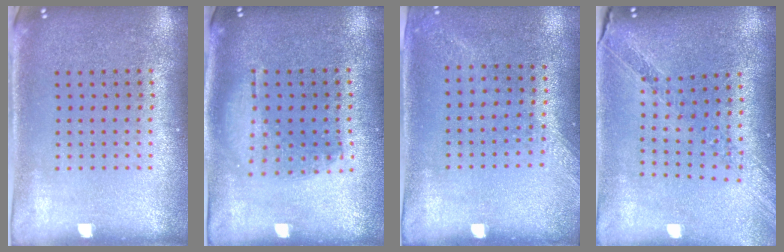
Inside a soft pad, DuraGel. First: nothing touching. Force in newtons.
{"total": 1.2, "press": 1.1, "slide": 0.5}
{"total": 1.3, "press": 1.0, "slide": 0.8}
{"total": 1.1, "press": 1.1, "slide": 0.1}